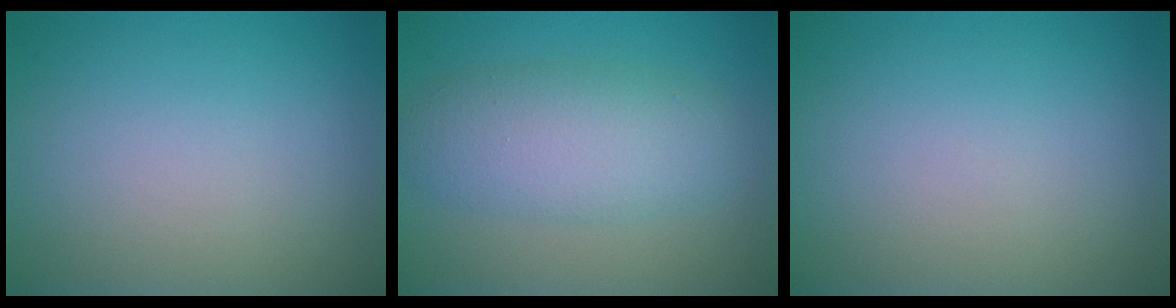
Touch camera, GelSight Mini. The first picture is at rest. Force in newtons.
{"total": 5.5, "press": 5.5, "slide": 0.2}
{"total": 0.0}